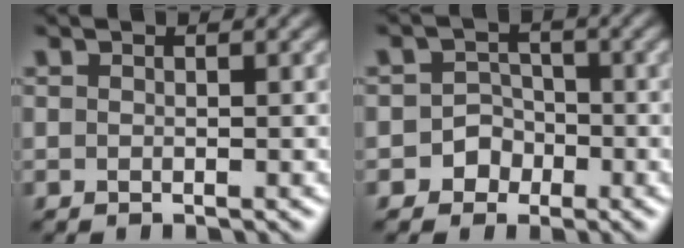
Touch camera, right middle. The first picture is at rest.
{"total": 2.7, "force": [-1.2, 2.4, 0.4], "torque": [0.023, 0.012, -0.034]}